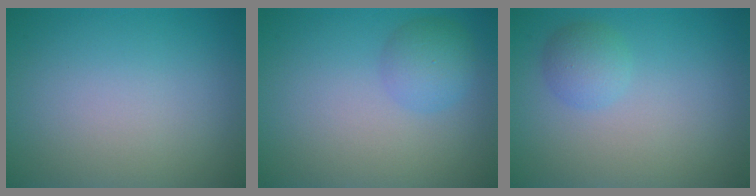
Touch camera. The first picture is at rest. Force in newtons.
{"total": 2.5, "press": 2.5, "slide": 0.1}
{"total": 1.9, "press": 1.9, "slide": 0.1}